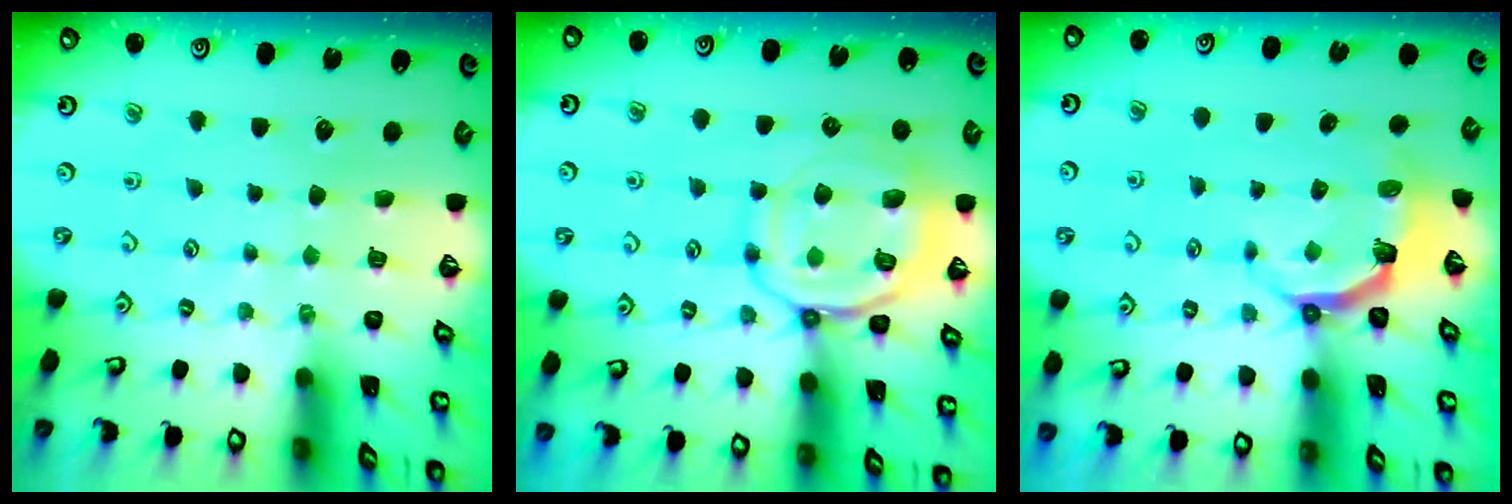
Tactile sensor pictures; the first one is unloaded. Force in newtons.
{"total": 13.3, "press": 13.2, "slide": 1.3}
{"total": 5.1, "press": 3.6, "slide": 3.6}